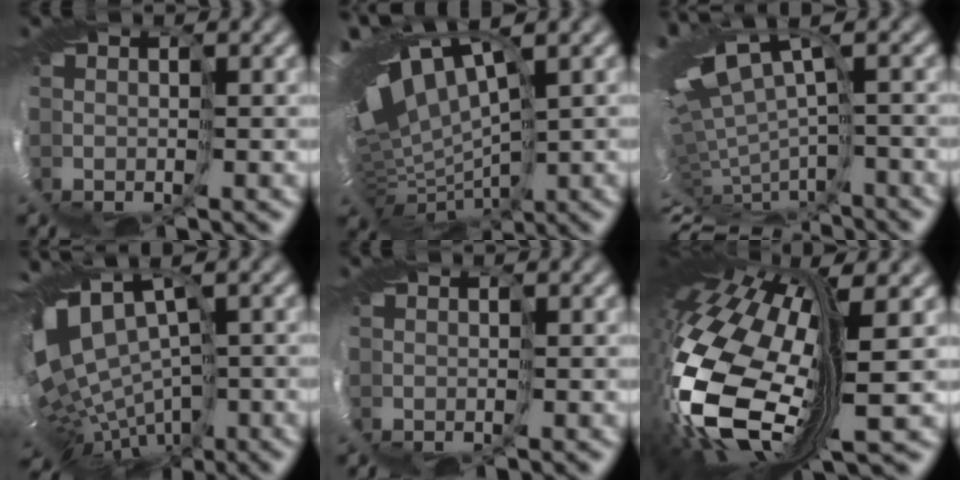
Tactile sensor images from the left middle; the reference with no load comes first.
{"total": 11.4, "force": [3.6, 4.4, 9.9], "torque": [-0.186, 0.011, 0.105]}
{"total": 6.9, "force": [-0.2, 1.7, 6.7], "torque": [-0.156, 0.001, 0.045]}
{"total": 9.1, "force": [-1.5, 5.3, 7.3], "torque": [-0.145, 0.000, 0.014]}
{"total": 0.0}
{"total": 13.1, "force": [-0.2, 5.7, 11.8], "torque": [-0.321, -0.042, 0.002]}